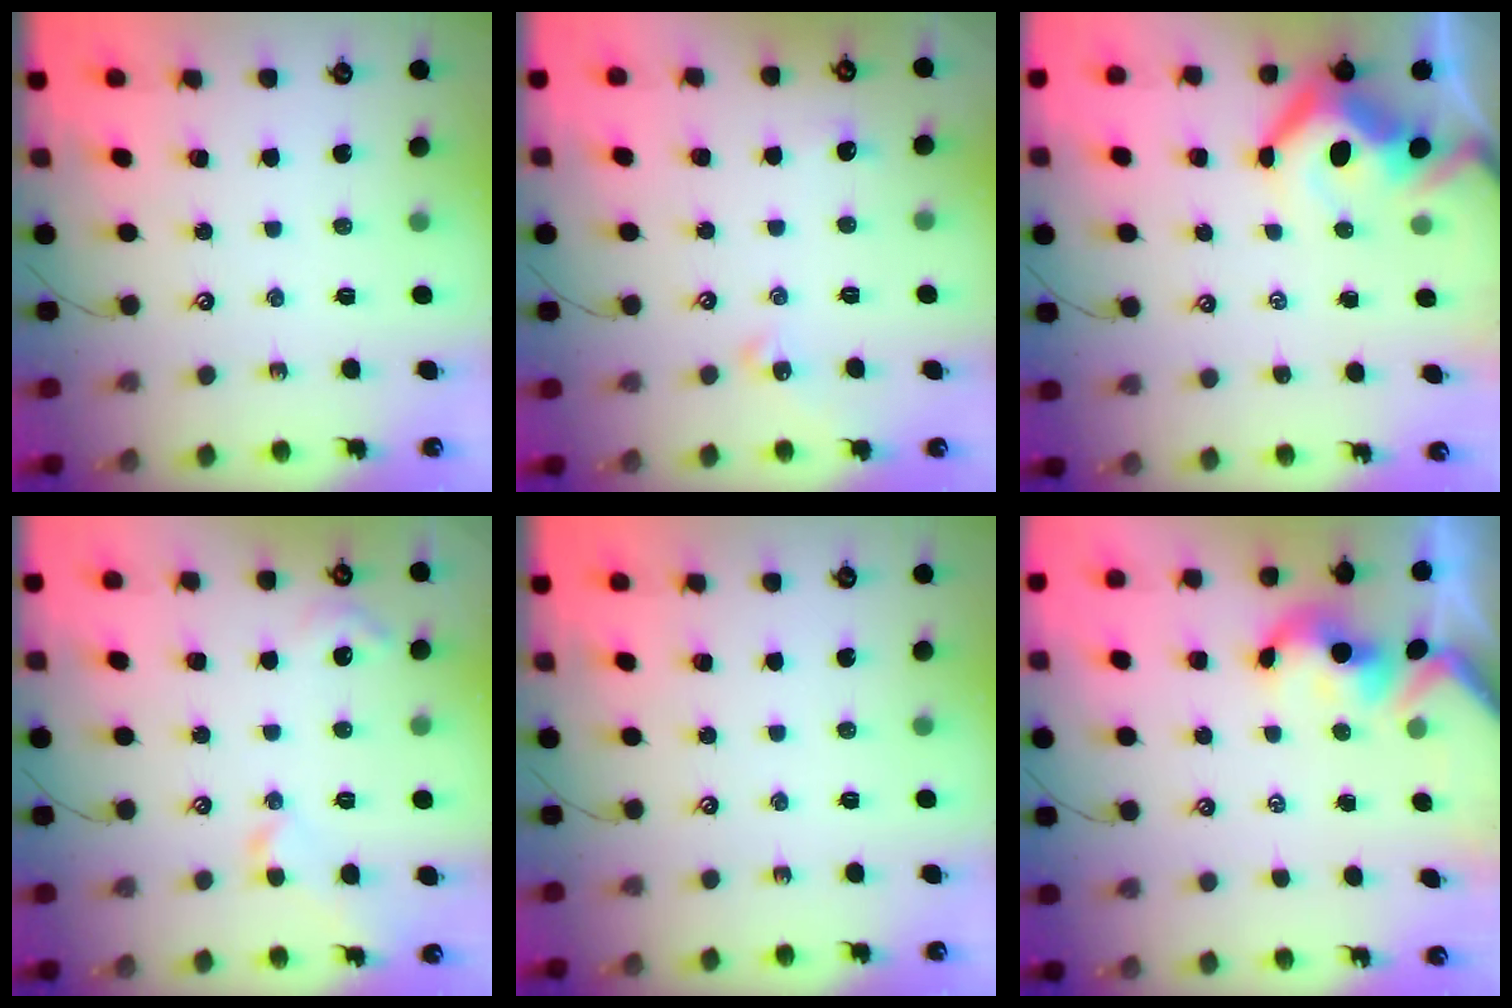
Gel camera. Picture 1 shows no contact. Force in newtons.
{"total": 0.8, "press": 0.6, "slide": 0.4}
{"total": 10.1, "press": 10.0, "slide": 1.4}
{"total": 2.6, "press": 2.6, "slide": 0.6}
{"total": 0.0}
{"total": 1.2, "press": 1.2, "slide": 0.1}